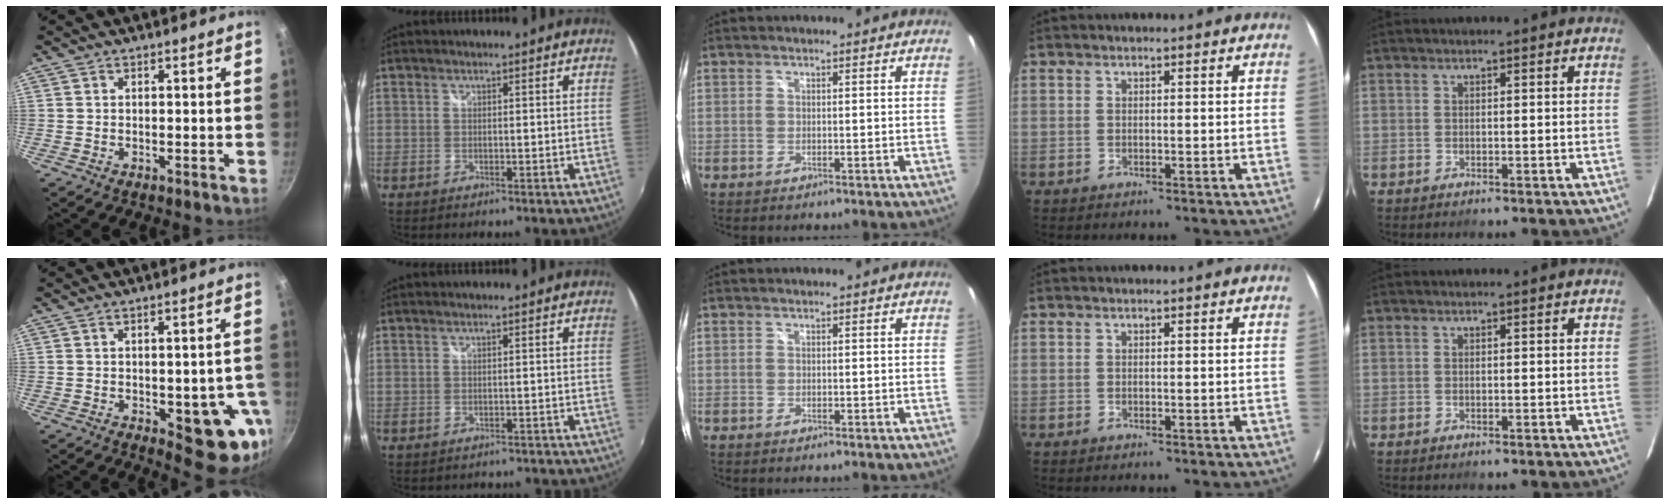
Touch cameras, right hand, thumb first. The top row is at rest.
{"thumb": {"total": 12.2, "force": [-3.5, 5.2, 10.5], "torque": [-0.077, 0.005, -0.039]}, "index": {"total": 6.4, "force": [-5.8, 1.9, 1.8], "torque": [-0.032, -0.015, -0.066]}}